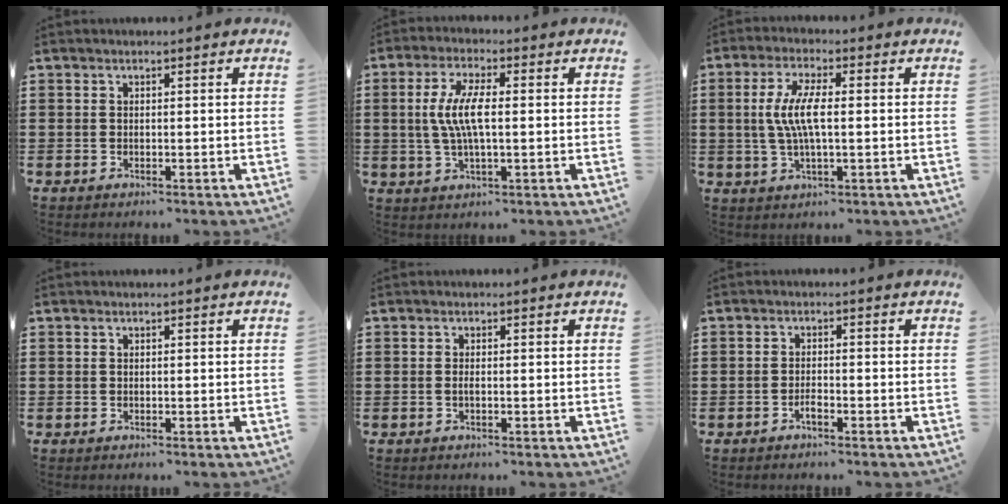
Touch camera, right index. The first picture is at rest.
{"total": 7.1, "force": [0.1, 2.2, 6.7], "torque": [-0.150, -0.005, -0.009]}
{"total": 6.8, "force": [0.0, 1.9, 6.5], "torque": [-0.140, -0.003, -0.008]}
{"total": 0.0}
{"total": 0.7, "force": [-0.2, 0.1, 0.7], "torque": [-0.013, -0.003, -0.003]}
{"total": 1.5, "force": [-1.1, 0.4, 1.0], "torque": [-0.021, -0.003, -0.018]}